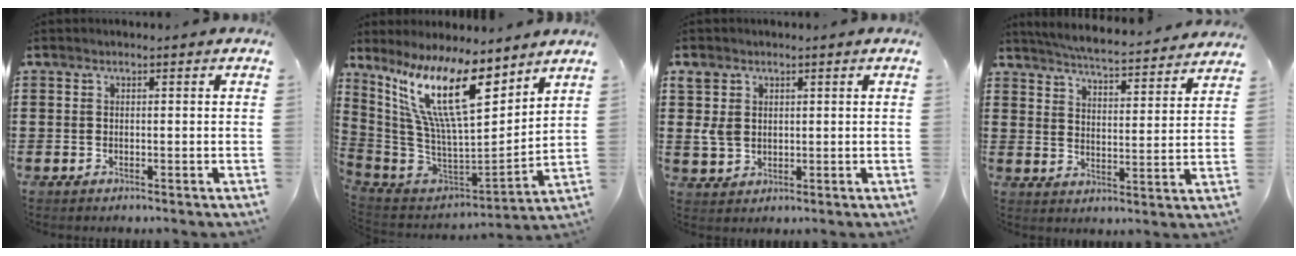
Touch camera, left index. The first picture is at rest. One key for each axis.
{"total": 16.3, "fx": 9.3, "fy": 3.5, "fz": 12.9, "tx": -0.302, "ty": -0.064, "tz": 0.152}
{"total": 3.8, "fx": 1.1, "fy": 3.2, "fz": 1.8, "tx": -0.061, "ty": 0.005, "tz": 0.015}
{"total": 4.7, "fx": 4.6, "fy": -0.7, "fz": 0.9, "tx": -0.040, "ty": -0.039, "tz": 0.074}